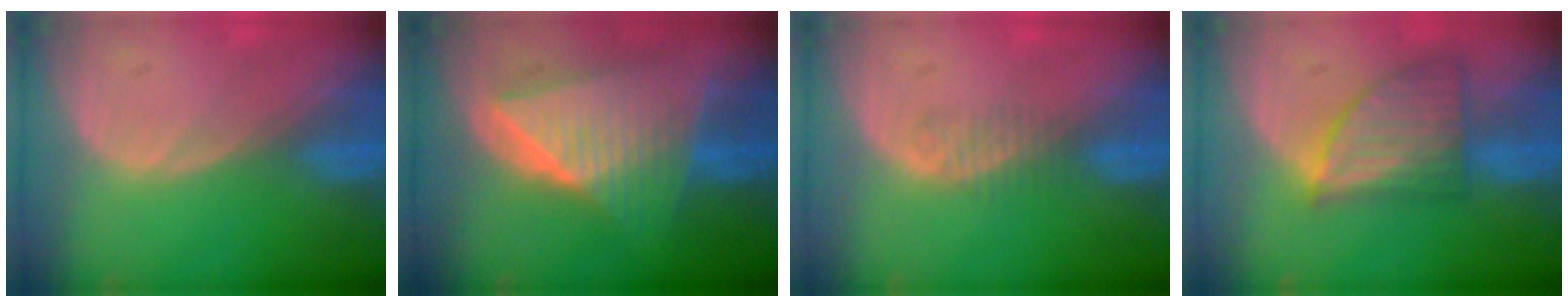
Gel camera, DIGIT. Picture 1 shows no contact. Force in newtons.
{"total": 10.0, "press": 9.9, "slide": 0.7}
{"total": 1.9, "press": 1.6, "slide": 1.0}
{"total": 7.6, "press": 6.7, "slide": 3.5}